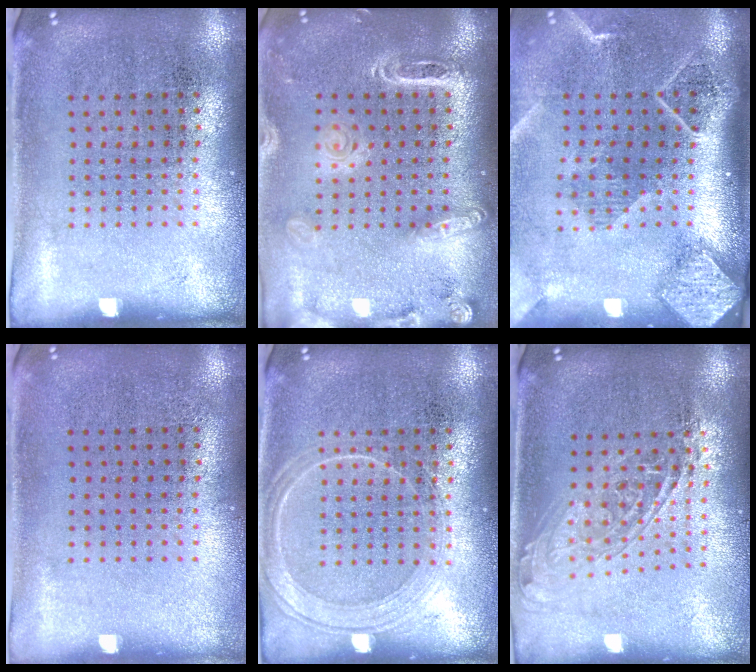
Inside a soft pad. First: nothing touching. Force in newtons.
{"total": 2.0, "press": 1.8, "slide": 0.8}
{"total": 2.7, "press": 2.1, "slide": 1.7}
{"total": 0.0}
{"total": 2.2, "press": 2.1, "slide": 0.4}
{"total": 1.7, "press": 1.4, "slide": 1.0}